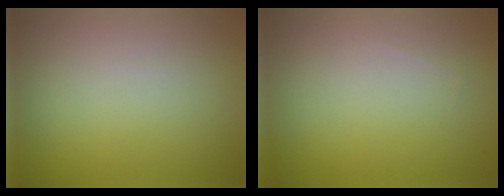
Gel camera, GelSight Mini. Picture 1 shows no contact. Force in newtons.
{"total": 0.0}